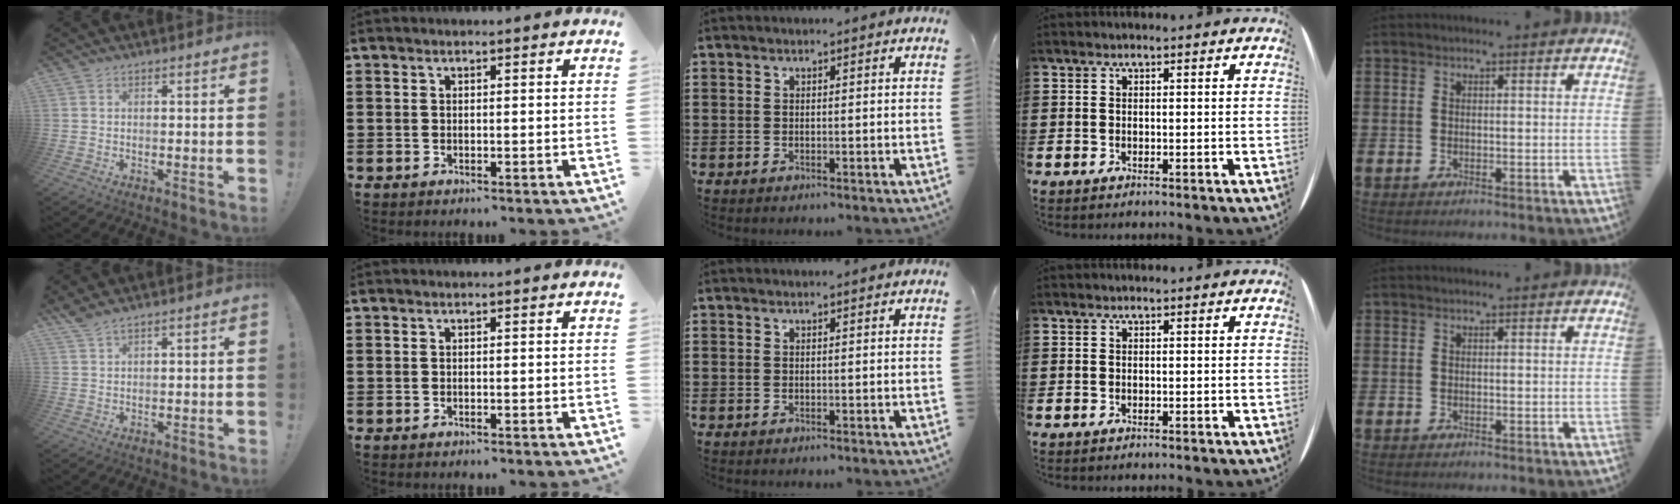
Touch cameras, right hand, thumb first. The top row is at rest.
{"thumb": {"total": 2.7, "force": [2.3, 0.1, 1.4], "torque": [-0.034, -0.011, 0.043]}}